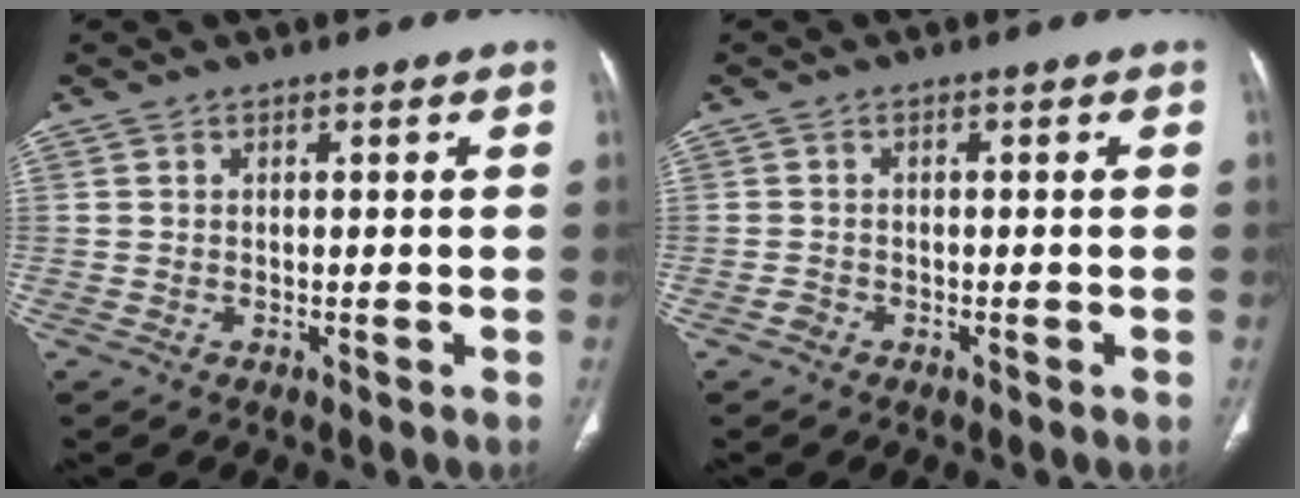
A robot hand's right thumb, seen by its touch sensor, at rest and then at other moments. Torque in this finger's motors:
{"motor_torque": [0.29, -0.01, 0.28, -0.07, 0.00]}